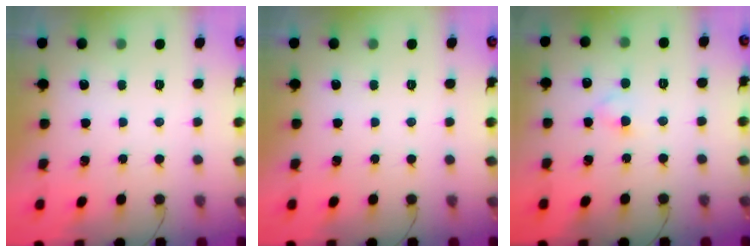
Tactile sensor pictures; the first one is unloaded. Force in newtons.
{"total": 0.0}
{"total": 2.5, "press": 2.3, "slide": 1.0}